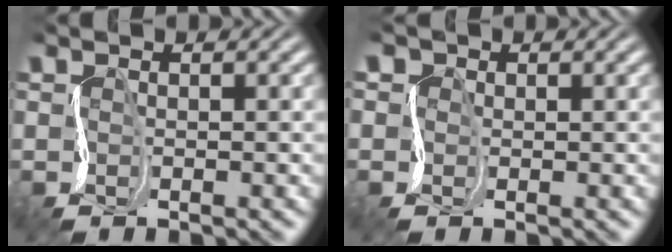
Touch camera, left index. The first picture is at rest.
{"total": 1.9, "force": [0.2, 1.7, 0.8], "torque": [-0.011, 0.015, -0.013]}